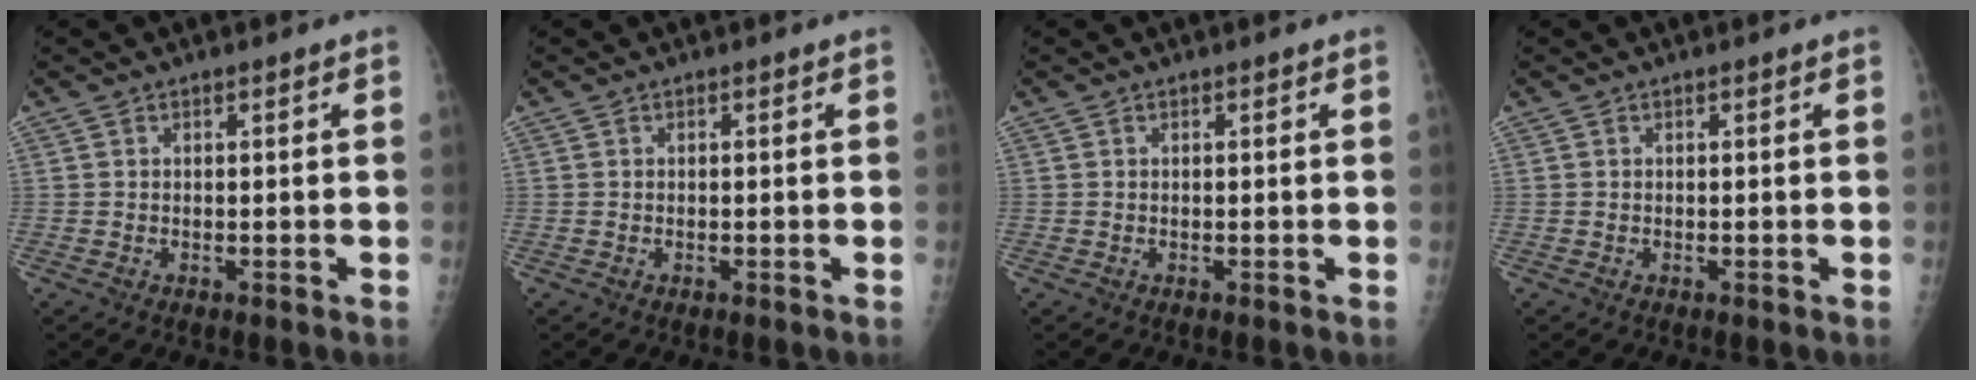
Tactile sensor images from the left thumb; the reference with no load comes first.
{"total": 0.0}
{"total": 0.0}
{"total": 0.0}